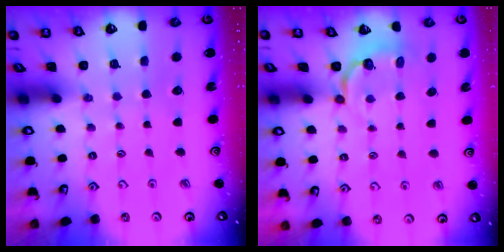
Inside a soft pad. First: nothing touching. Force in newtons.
{"total": 4.2, "press": 3.2, "slide": 2.7}